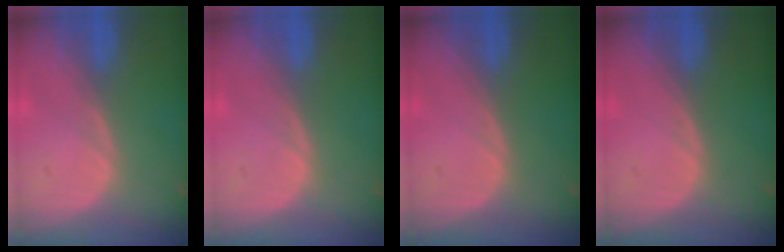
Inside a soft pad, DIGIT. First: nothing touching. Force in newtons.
{"total": 0.0}
{"total": 0.0}
{"total": 0.0}